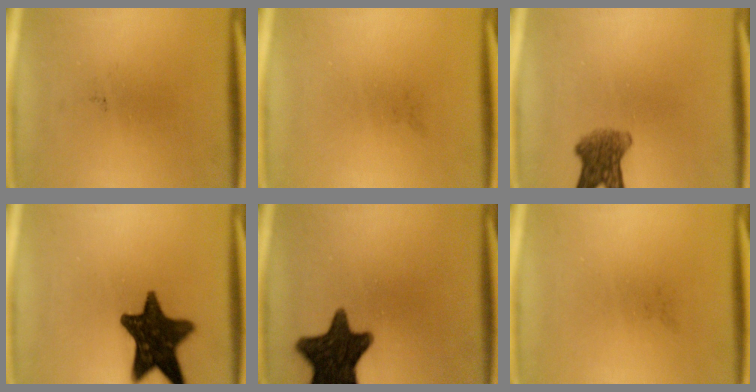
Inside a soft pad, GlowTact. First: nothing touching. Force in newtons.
{"total": 0.0}
{"total": 5.8}
{"total": 14.6}
{"total": 14.8}
{"total": 0.0}